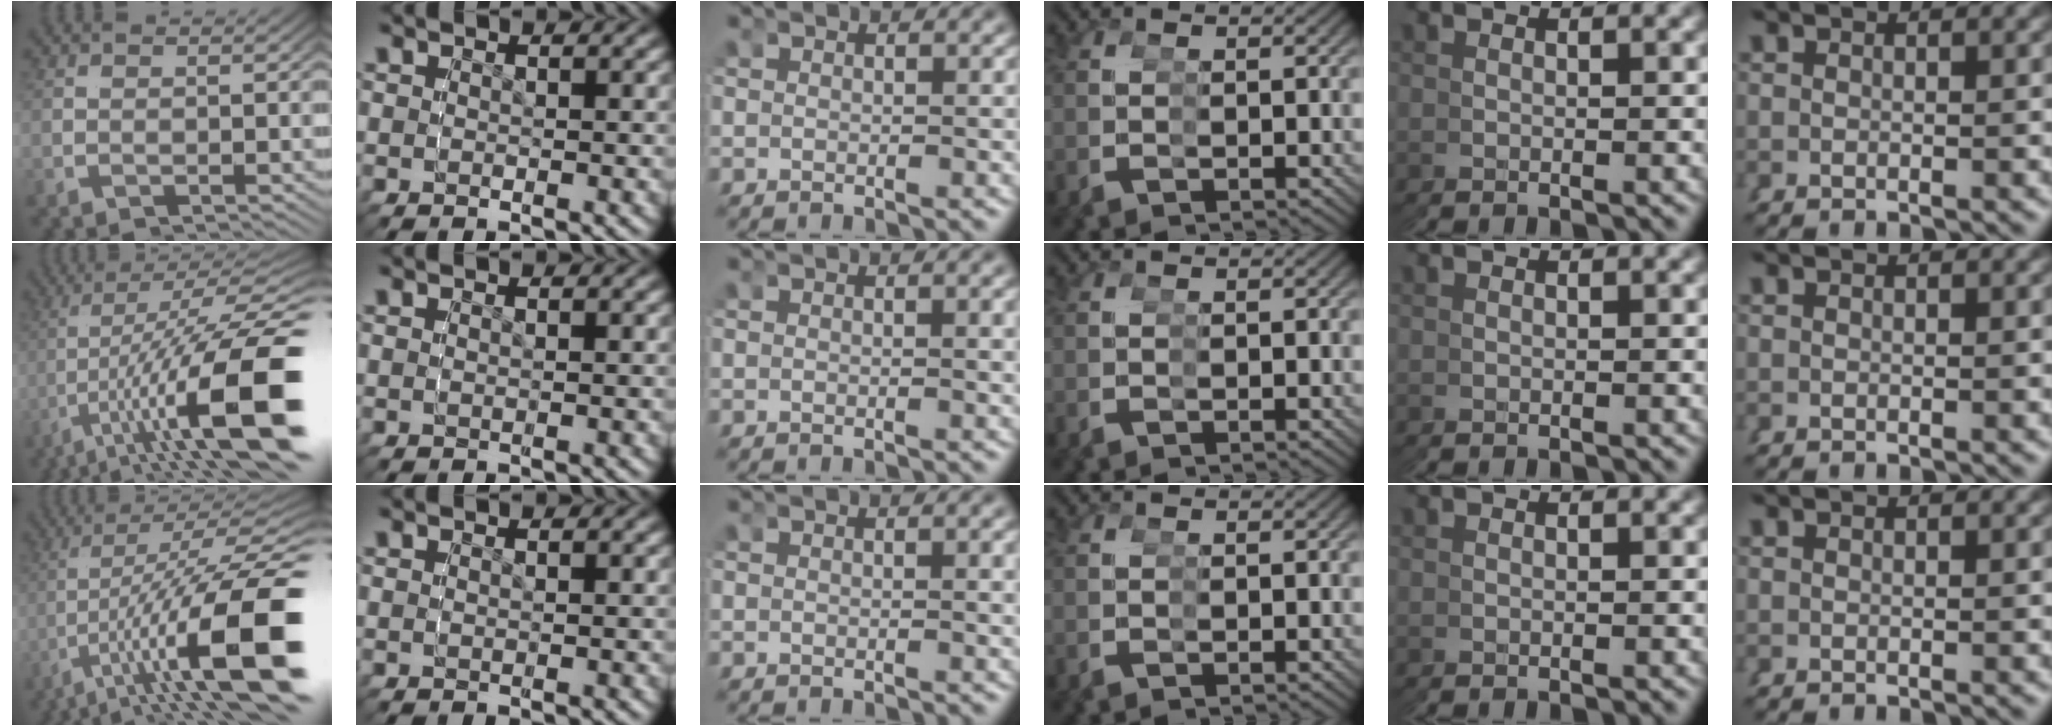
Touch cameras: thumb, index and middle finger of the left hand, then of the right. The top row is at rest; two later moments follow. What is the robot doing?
{"motion": "grasp_and_lifting", "object": "cup"}